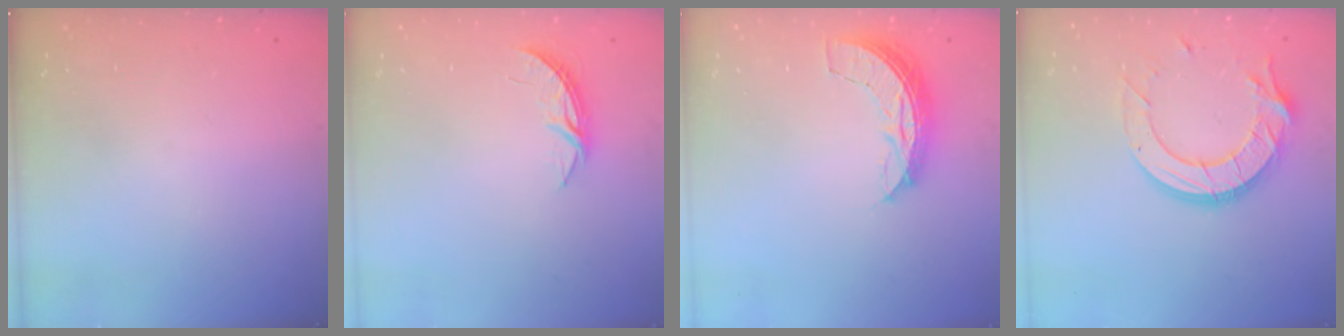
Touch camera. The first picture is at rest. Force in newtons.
{"total": 3.7, "press": 3.7, "slide": 0.3}
{"total": 6.9, "press": 6.9, "slide": 0.5}
{"total": 15.2, "press": 15.2, "slide": 1.3}